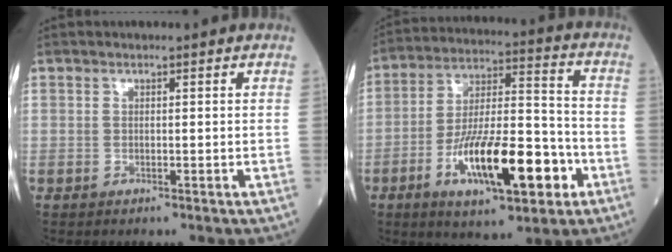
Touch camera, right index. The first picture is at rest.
{"total": 17.5, "force": [-6.8, 4.7, 15.5], "torque": [-0.275, 0.004, -0.102]}